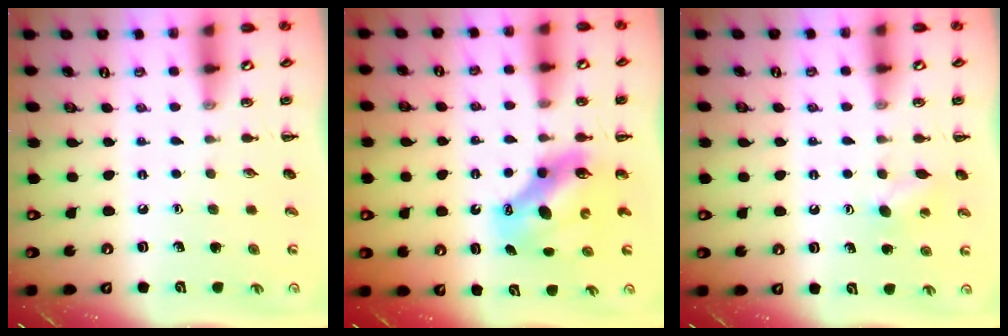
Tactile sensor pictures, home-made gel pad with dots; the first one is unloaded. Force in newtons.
{"total": 9.1, "press": 8.9, "slide": 2.0}
{"total": 5.3, "press": 5.0, "slide": 1.5}